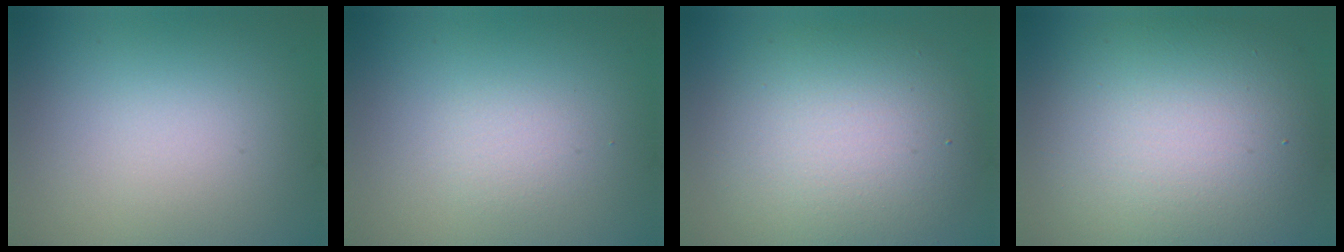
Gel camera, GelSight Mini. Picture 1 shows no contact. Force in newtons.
{"total": 1.0, "press": 1.0, "slide": 0.0}
{"total": 7.8, "press": 7.8, "slide": 0.5}
{"total": 11.3, "press": 11.3, "slide": 0.6}